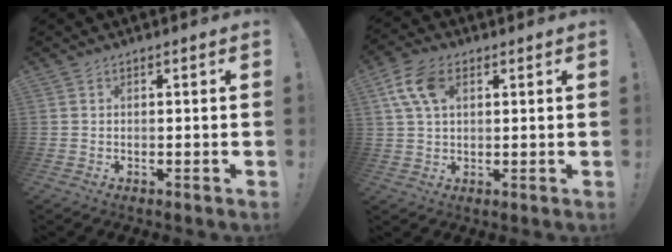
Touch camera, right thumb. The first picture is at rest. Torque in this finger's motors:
{"motor_torque": [0.38, 0.38, 0.06, -0.02, 0.03]}